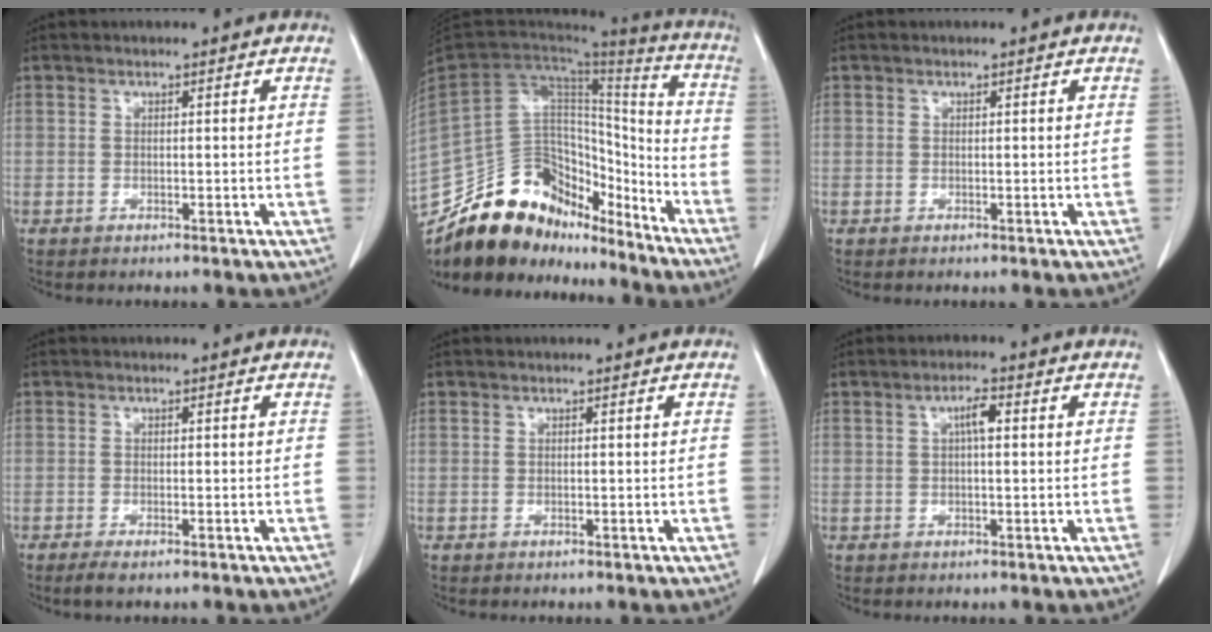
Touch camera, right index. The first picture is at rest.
{"total": 21.9, "force": [-18.2, 9.5, 7.7], "torque": [-0.159, 0.036, -0.303]}
{"total": 0.0}
{"total": 2.0, "force": [-1.4, 0.2, 1.4], "torque": [-0.026, -0.006, -0.024]}
{"total": 0.0}
{"total": 2.7, "force": [0.6, 0.5, 2.6], "torque": [-0.047, 0.005, 0.009]}